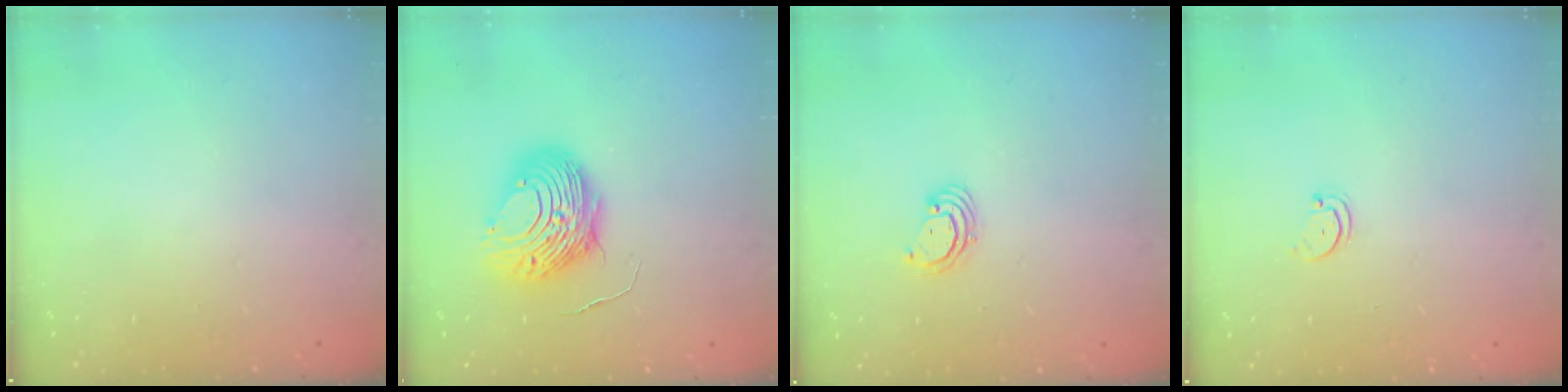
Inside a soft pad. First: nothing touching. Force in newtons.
{"total": 10.6, "press": 10.6, "slide": 0.9}
{"total": 3.3, "press": 3.3, "slide": 0.2}
{"total": 1.5, "press": 1.5, "slide": 0.3}